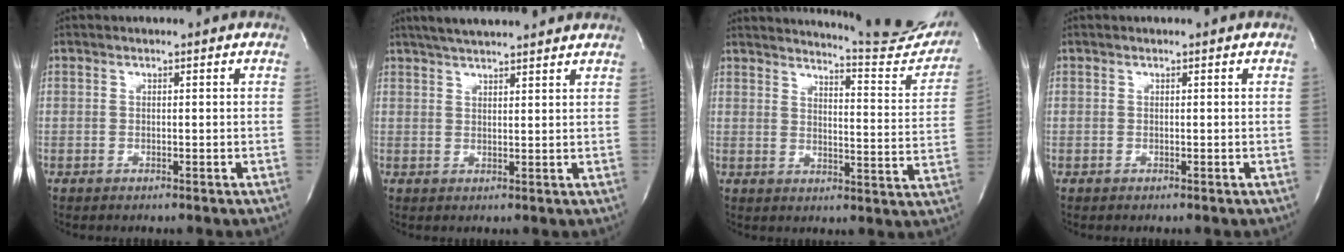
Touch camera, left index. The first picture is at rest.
{"total": 10.3, "force": [9.2, 1.0, 4.7], "torque": [-0.079, 0.027, 0.125]}
{"total": 17.2, "force": [16.7, 0.8, 4.2], "torque": [-0.062, -0.103, 0.187]}
{"total": 0.0}